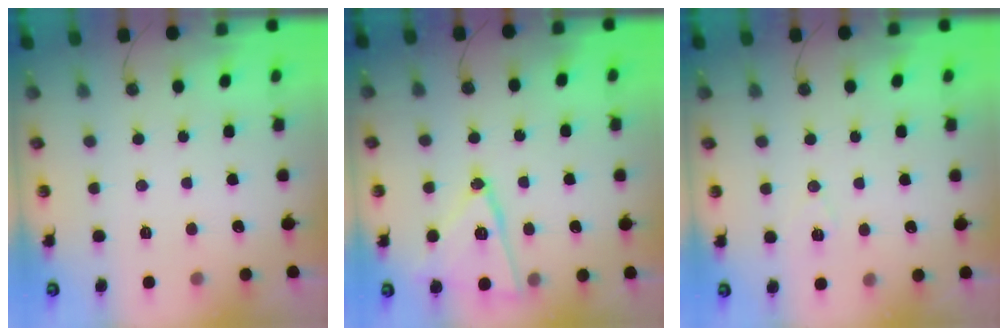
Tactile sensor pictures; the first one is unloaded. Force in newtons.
{"total": 14.7, "press": 14.7, "slide": 0.5}
{"total": 6.6, "press": 4.8, "slide": 4.5}